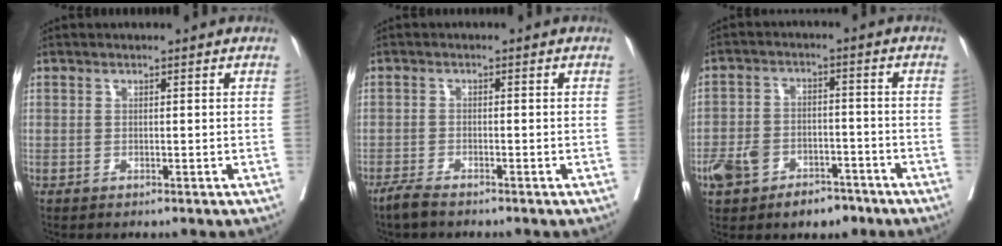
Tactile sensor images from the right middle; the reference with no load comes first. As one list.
[{"total": 2.5, "force": [-2.1, 0.3, 1.2], "torque": [-0.028, -0.004, -0.041]}, {"total": 8.7, "force": [-5.2, 5.2, 4.7], "torque": [-0.092, 0.018, -0.078]}]